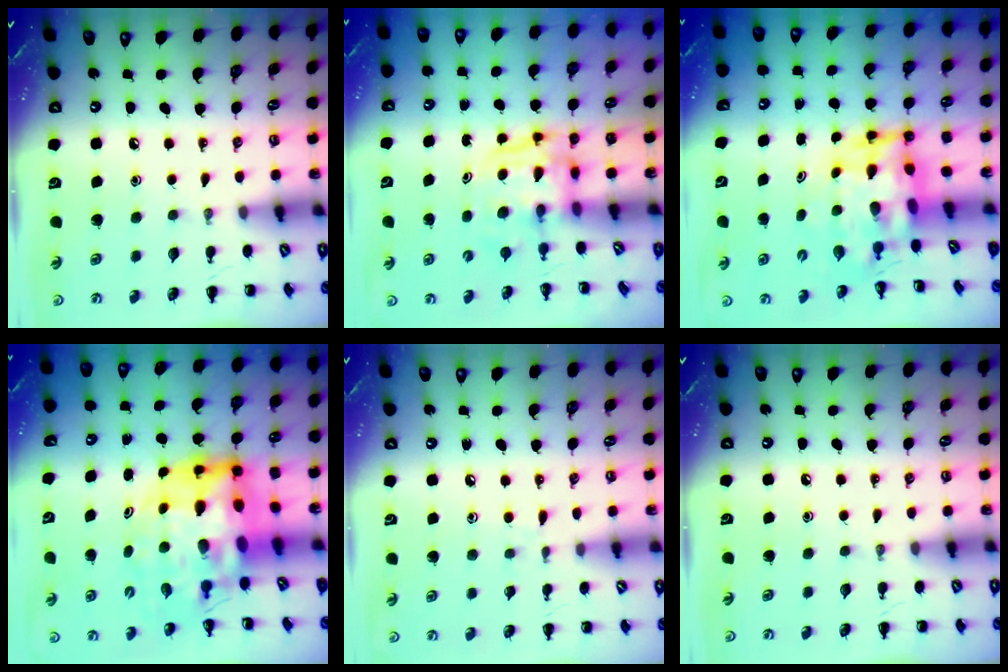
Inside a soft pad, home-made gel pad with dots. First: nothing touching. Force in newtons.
{"total": 3.8, "press": 3.8, "slide": 0.4}
{"total": 5.3, "press": 5.0, "slide": 1.8}
{"total": 14.3, "press": 13.7, "slide": 4.3}
{"total": 3.8, "press": 3.3, "slide": 1.9}
{"total": 0.0}